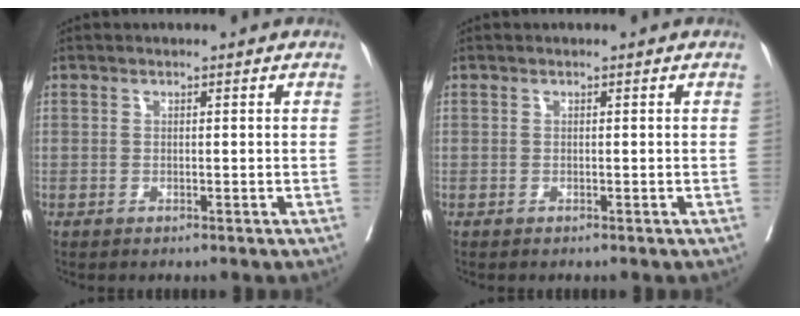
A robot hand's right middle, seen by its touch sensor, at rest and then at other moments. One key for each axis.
{"total": 0.0}